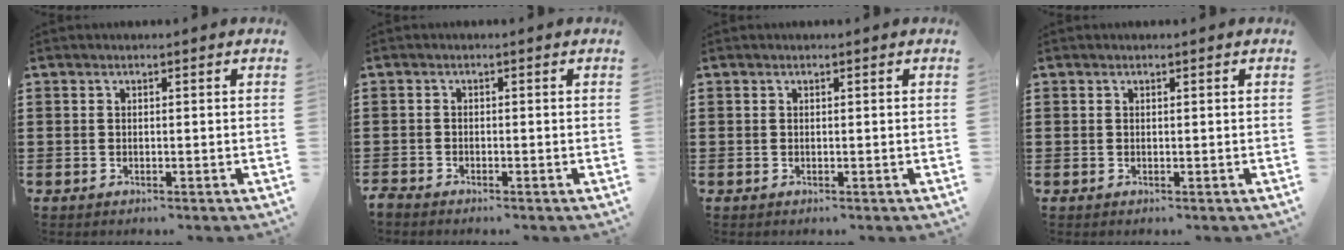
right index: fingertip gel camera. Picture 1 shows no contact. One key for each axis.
{"total": 1.0, "fx": -1.0, "fy": 0.2, "fz": 0.0, "tx": -0.004, "ty": -0.002, "tz": -0.021}
{"total": 0.0}
{"total": 0.0}